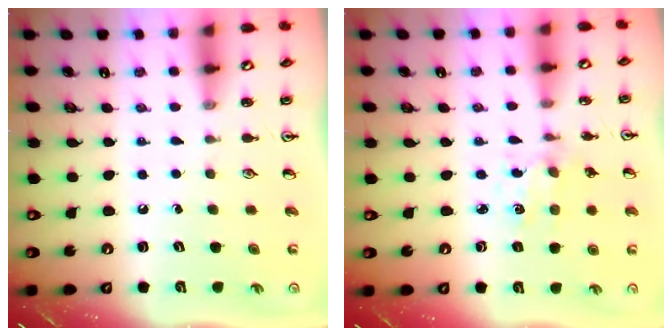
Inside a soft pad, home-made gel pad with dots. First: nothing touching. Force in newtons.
{"total": 1.4, "press": 1.4, "slide": 0.3}